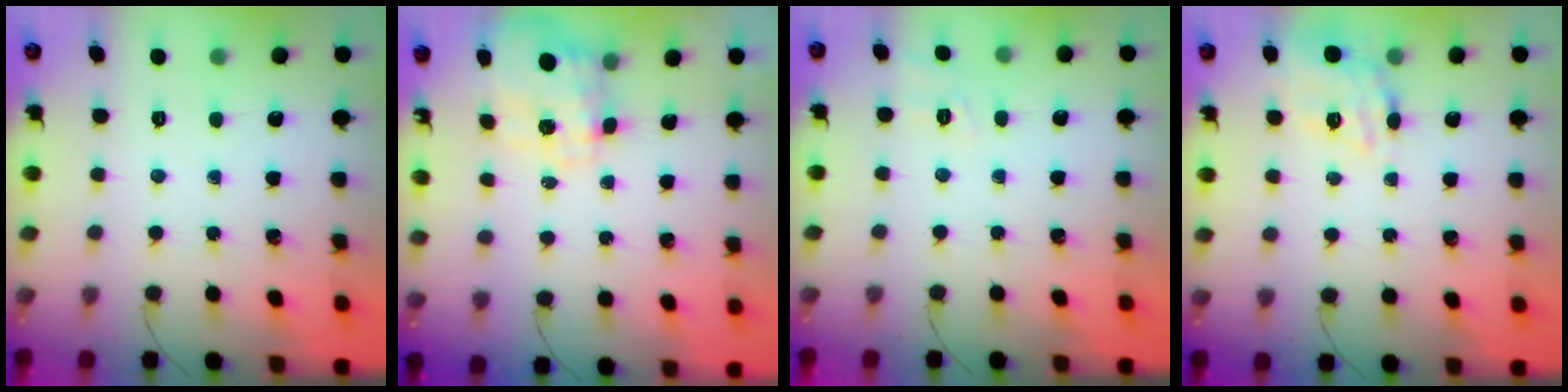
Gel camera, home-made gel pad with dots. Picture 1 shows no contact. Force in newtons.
{"total": 8.8, "press": 8.7, "slide": 1.2}
{"total": 2.3, "press": 1.3, "slide": 1.9}
{"total": 13.6, "press": 13.3, "slide": 2.8}